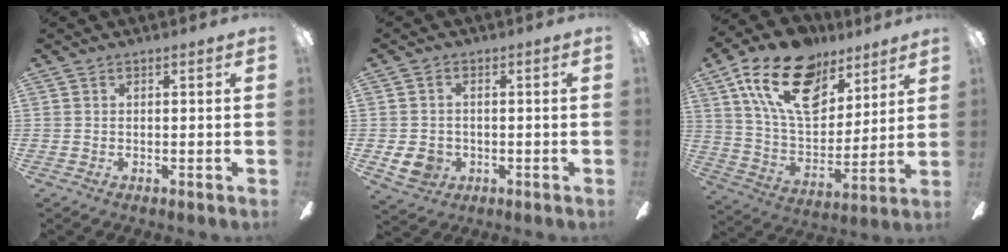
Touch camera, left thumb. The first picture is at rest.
{"total": 6.1, "force": [-1.4, 5.4, 2.6], "torque": [-0.057, 0.007, -0.028]}
{"total": 21.9, "force": [12.0, 12.7, 13.1], "torque": [-0.224, -0.048, 0.218]}